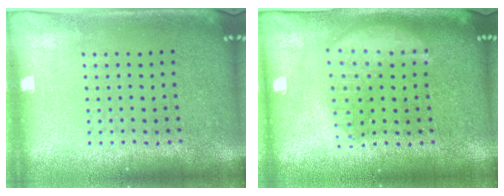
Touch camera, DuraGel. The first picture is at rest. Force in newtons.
{"total": 2.4, "press": 2.4, "slide": 0.3}